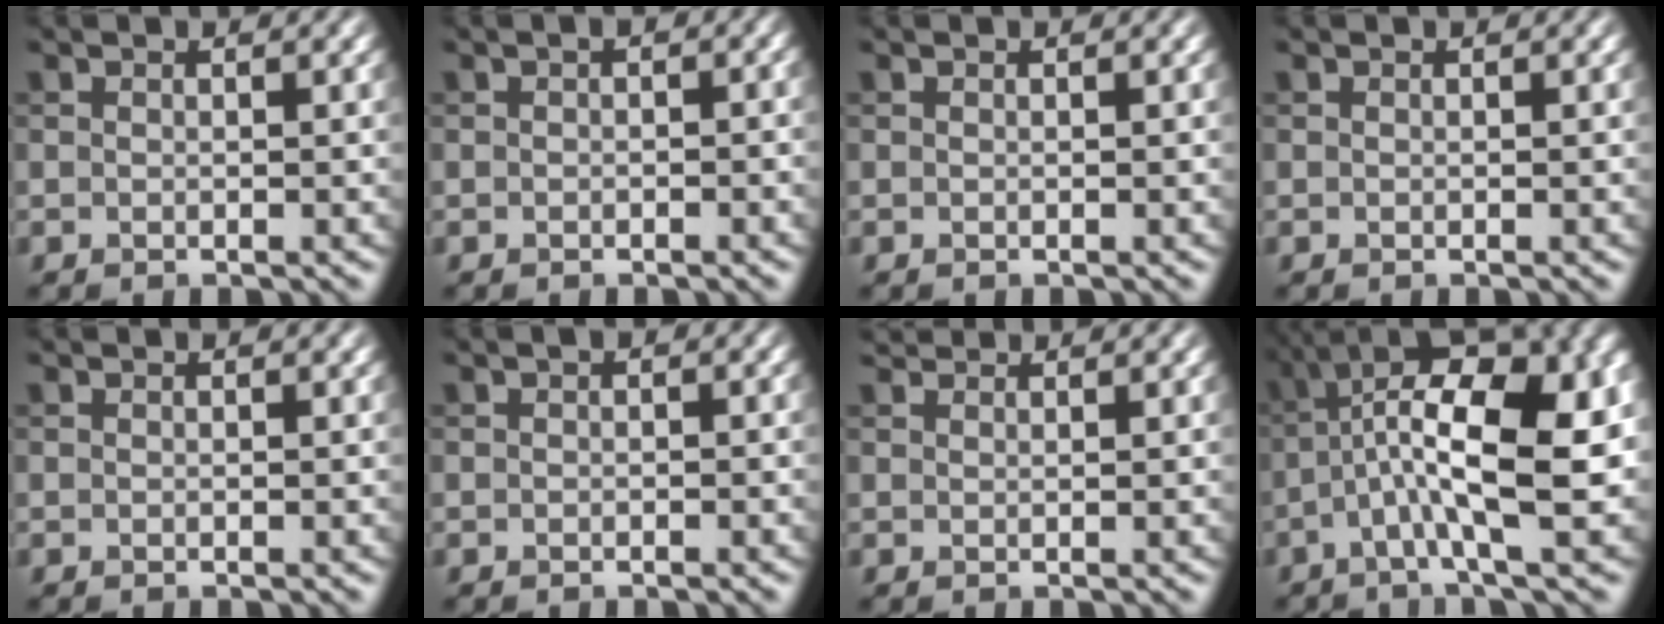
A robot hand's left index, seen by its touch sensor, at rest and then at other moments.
{"total": 1.3, "force": [0.0, 0.7, 1.1], "torque": [-0.012, 0.003, 0.000]}
{"total": 0.0}
{"total": 0.0}
{"total": 0.0}
{"total": 0.7, "force": [0.0, 0.4, 0.6], "torque": [-0.006, 0.000, 0.000]}
{"total": 2.0, "force": [1.9, 0.2, 0.6], "torque": [-0.017, 0.005, 0.025]}
{"total": 12.8, "force": [-0.4, 3.8, 12.2], "torque": [-0.212, 0.021, -0.006]}